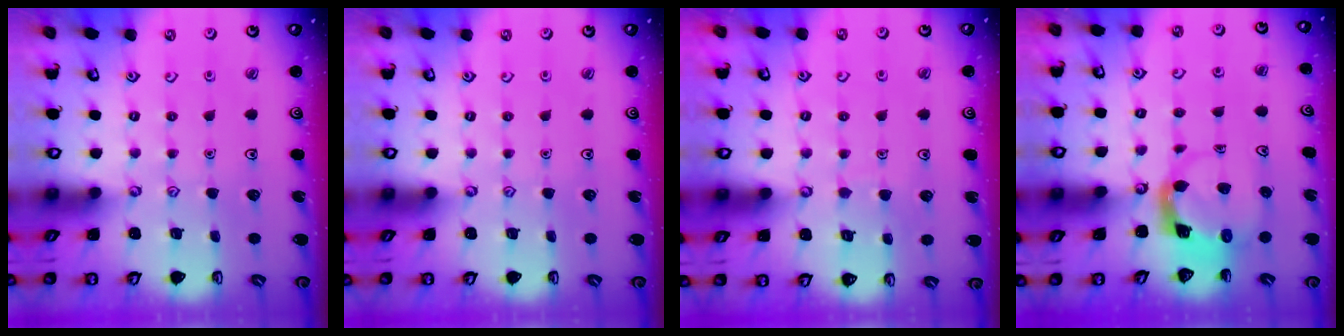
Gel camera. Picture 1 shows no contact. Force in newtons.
{"total": 0.0}
{"total": 5.0, "press": 4.9, "slide": 0.4}
{"total": 3.9, "press": 3.8, "slide": 0.6}